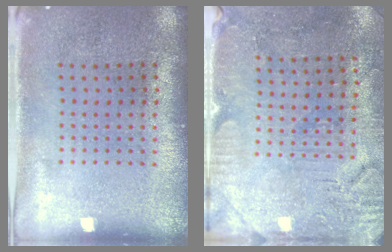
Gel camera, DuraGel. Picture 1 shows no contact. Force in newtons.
{"total": 3.0, "press": 2.9, "slide": 1.0}